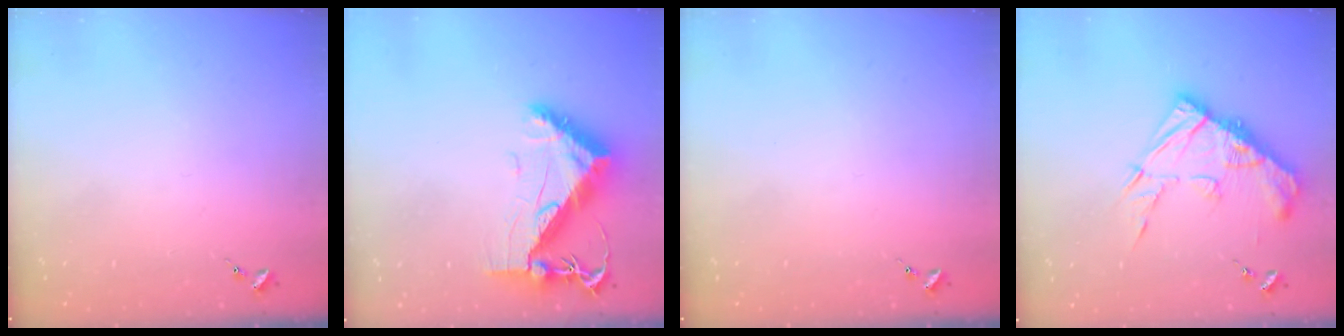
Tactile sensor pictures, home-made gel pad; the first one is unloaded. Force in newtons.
{"total": 11.3, "press": 11.3, "slide": 1.1}
{"total": 0.0}
{"total": 16.3, "press": 16.2, "slide": 1.3}